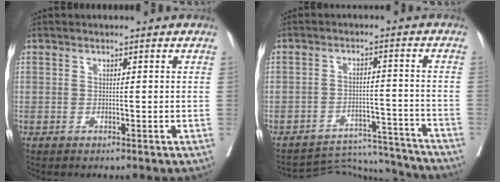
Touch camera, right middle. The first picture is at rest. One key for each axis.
{"total": 10.4, "fx": -10.3, "fy": 0.6, "fz": -1.5, "tx": 0.022, "ty": 0.031, "tz": -0.144}